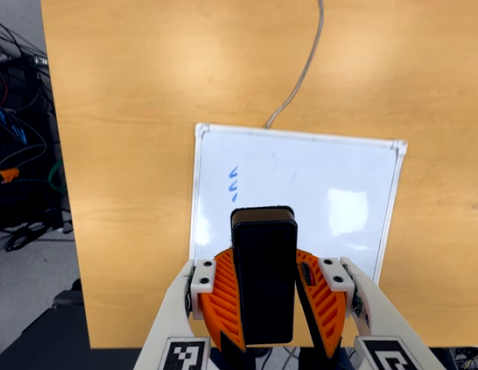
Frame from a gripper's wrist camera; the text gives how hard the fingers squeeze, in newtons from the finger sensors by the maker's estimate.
{"total": 8.2, "left": 8.6, "right": 7.7}